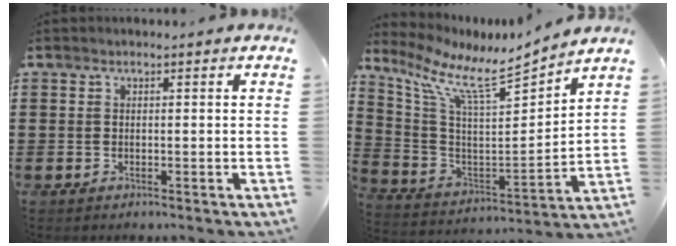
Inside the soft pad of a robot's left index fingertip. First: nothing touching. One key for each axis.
{"total": 8.9, "fx": 7.1, "fy": 1.3, "fz": 5.2, "tx": -0.132, "ty": -0.055, "tz": 0.113}